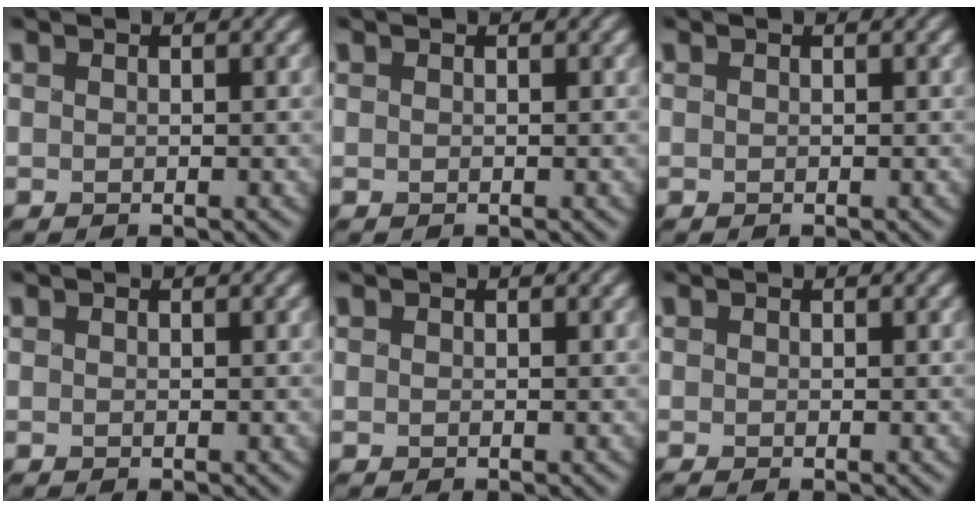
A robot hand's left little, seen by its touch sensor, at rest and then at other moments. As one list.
[{"total": 0.0}, {"total": 0.0}, {"total": 0.0}, {"total": 0.0}, {"total": 0.0}]